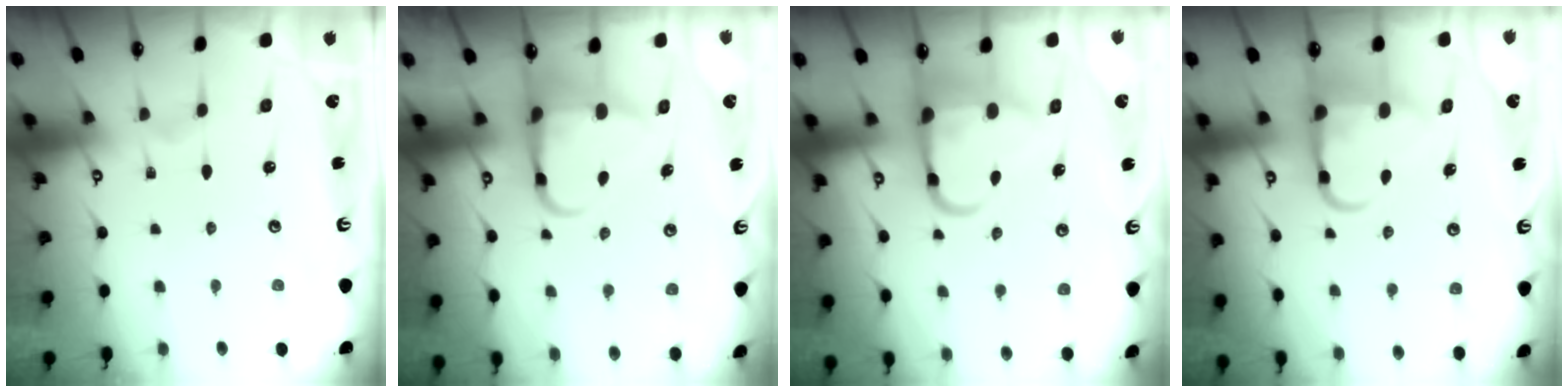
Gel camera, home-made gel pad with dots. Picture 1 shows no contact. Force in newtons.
{"total": 6.2, "press": 6.1, "slide": 1.0}
{"total": 9.2, "press": 8.9, "slide": 2.4}
{"total": 8.7, "press": 8.6, "slide": 1.4}